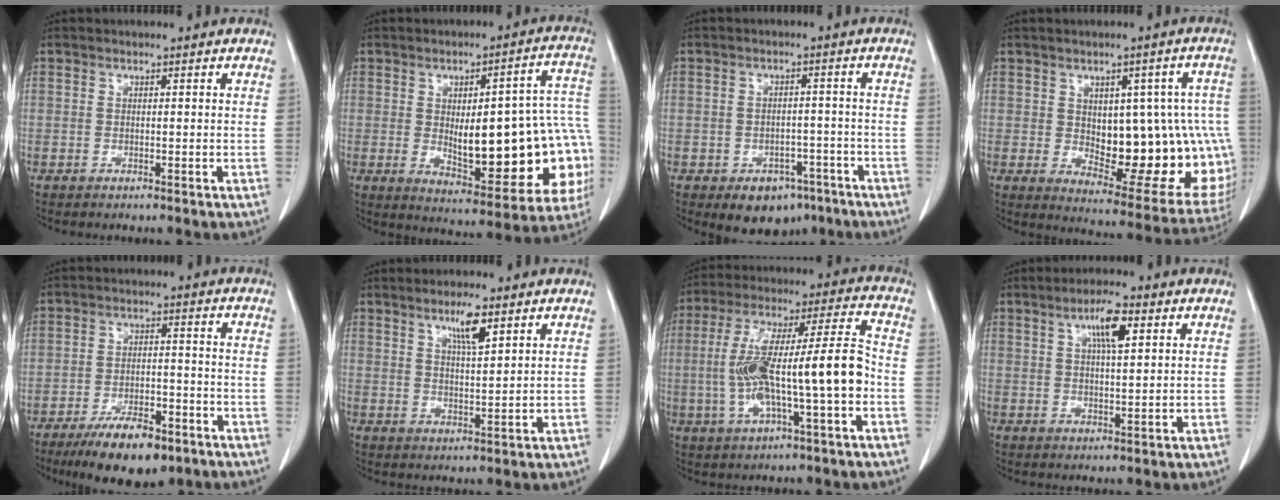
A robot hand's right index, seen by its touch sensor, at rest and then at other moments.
{"total": 22.7, "force": [-2.6, 7.1, 21.4], "torque": [-0.202, 0.034, -0.005]}
{"total": 7.3, "force": [-4.6, 4.7, 3.1], "torque": [-0.034, 0.009, -0.058]}
{"total": 19.4, "force": [-0.9, 8.8, 17.2], "torque": [-0.158, 0.024, 0.021]}
{"total": 10.8, "force": [-7.5, 3.7, 6.9], "torque": [-0.113, -0.008, -0.123]}
{"total": 4.9, "force": [2.9, 0.5, 3.9], "torque": [-0.070, -0.004, 0.050]}
{"total": 15.5, "force": [-2.7, 1.5, 15.2], "torque": [-0.283, 0.028, -0.043]}
{"total": 5.7, "force": [2.4, 0.9, 5.0], "torque": [-0.091, 0.004, 0.040]}